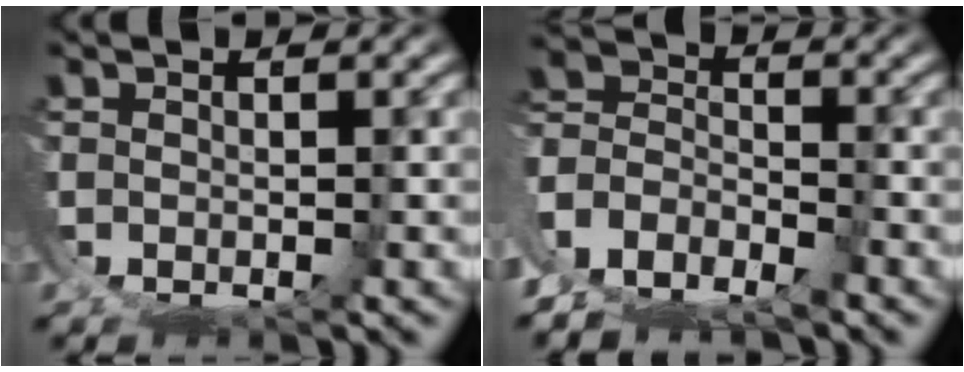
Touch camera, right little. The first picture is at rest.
{"total": 10.2, "force": [-4.4, 8.5, 3.7], "torque": [-0.089, -0.036, -0.084]}